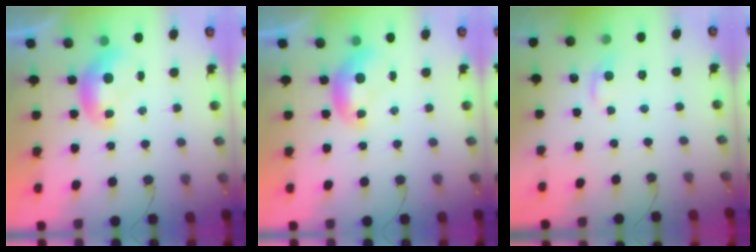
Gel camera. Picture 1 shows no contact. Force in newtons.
{"total": 0.0}
{"total": 0.9, "press": 0.5, "slide": 0.7}